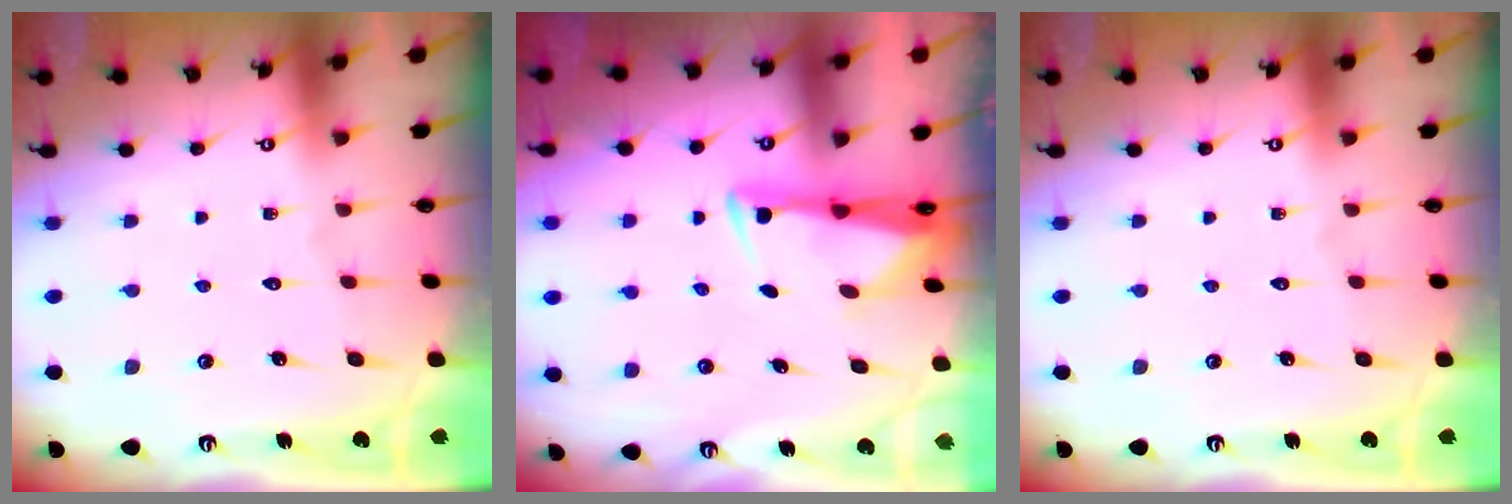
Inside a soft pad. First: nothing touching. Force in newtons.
{"total": 2.9, "press": 2.7, "slide": 0.9}
{"total": 0.0}